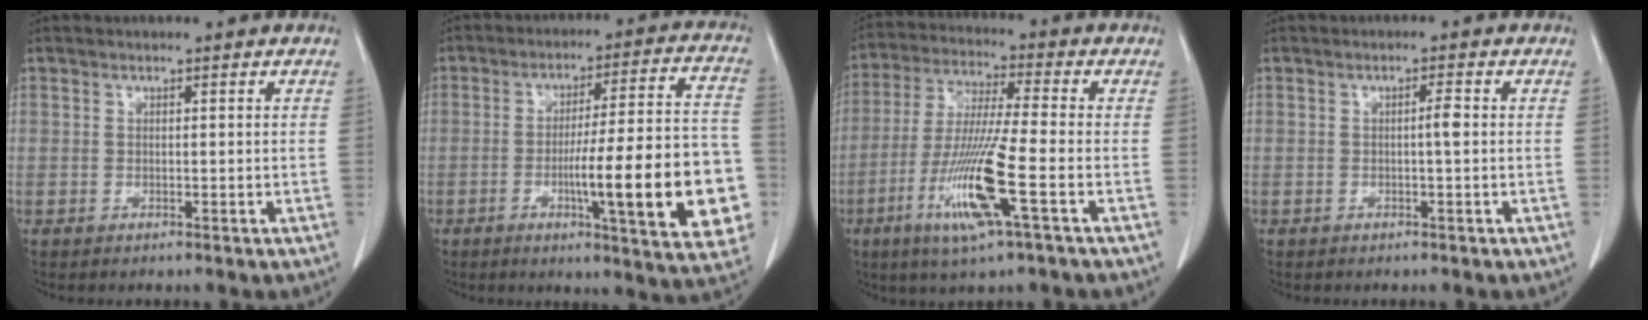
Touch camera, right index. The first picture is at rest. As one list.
[{"total": 20.7, "force": [-5.0, 2.4, 19.9], "torque": [-0.200, 0.018, -0.059]}, {"total": 13.1, "force": [-4.8, -0.1, 12.2], "torque": [-0.250, -0.022, -0.094]}, {"total": 1.6, "force": [0.0, 0.0, 1.6], "torque": [-0.027, 0.002, -0.001]}]